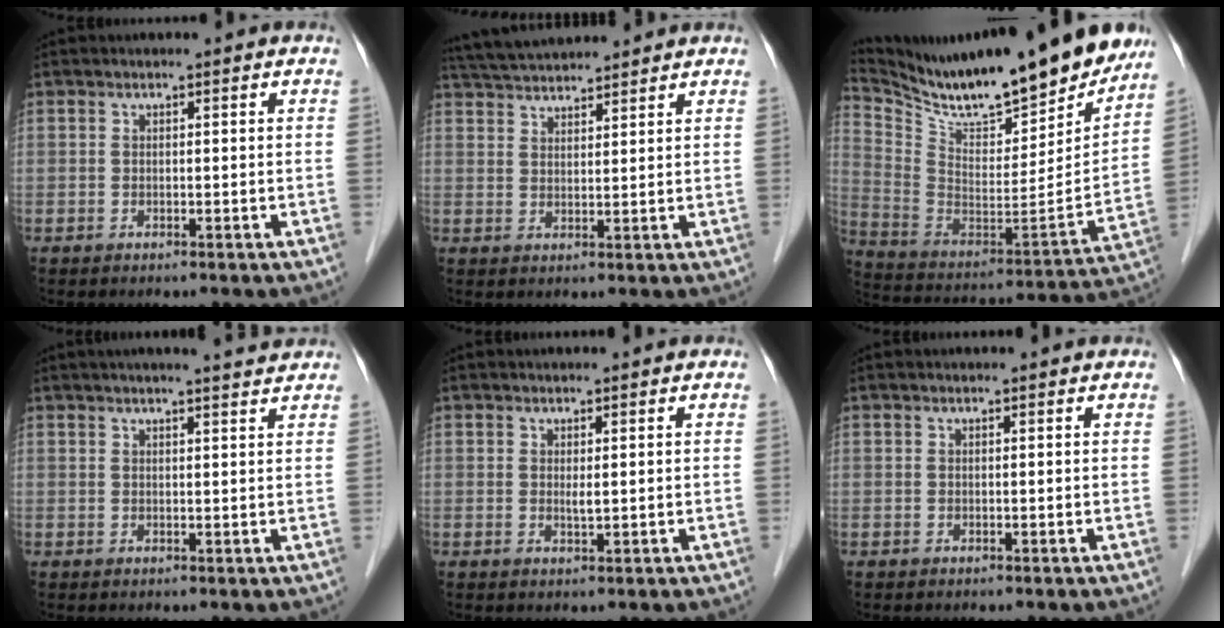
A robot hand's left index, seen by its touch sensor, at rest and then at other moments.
{"total": 8.7, "force": [8.3, 0.8, 2.6], "torque": [-0.054, 0.036, 0.141]}
{"total": 24.8, "force": [21.9, 3.6, 11.3], "torque": [-0.205, -0.049, 0.340]}
{"total": 6.9, "force": [6.2, 0.0, 3.1], "torque": [-0.045, 0.014, 0.072]}
{"total": 1.2, "force": [0.5, 0.1, 1.1], "torque": [-0.024, -0.003, 0.011]}
{"total": 1.3, "force": [1.2, 0.1, 0.3], "torque": [-0.007, 0.009, 0.017]}